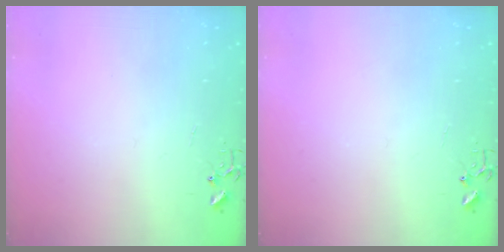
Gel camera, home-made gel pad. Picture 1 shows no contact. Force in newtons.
{"total": 0.0}